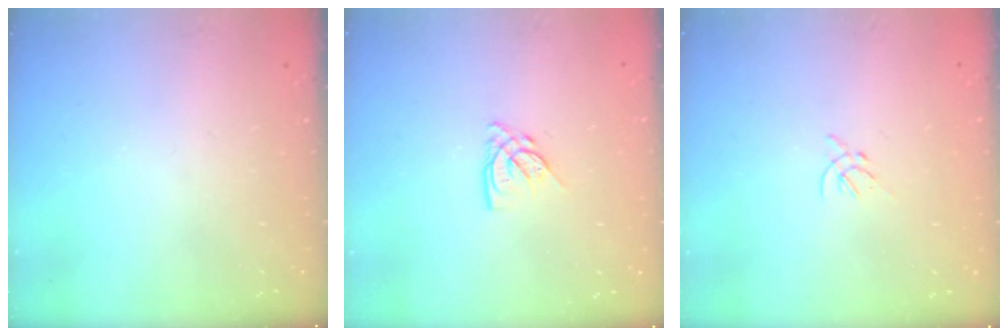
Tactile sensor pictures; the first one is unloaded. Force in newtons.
{"total": 5.6, "press": 5.6, "slide": 0.5}
{"total": 1.2, "press": 1.1, "slide": 0.5}